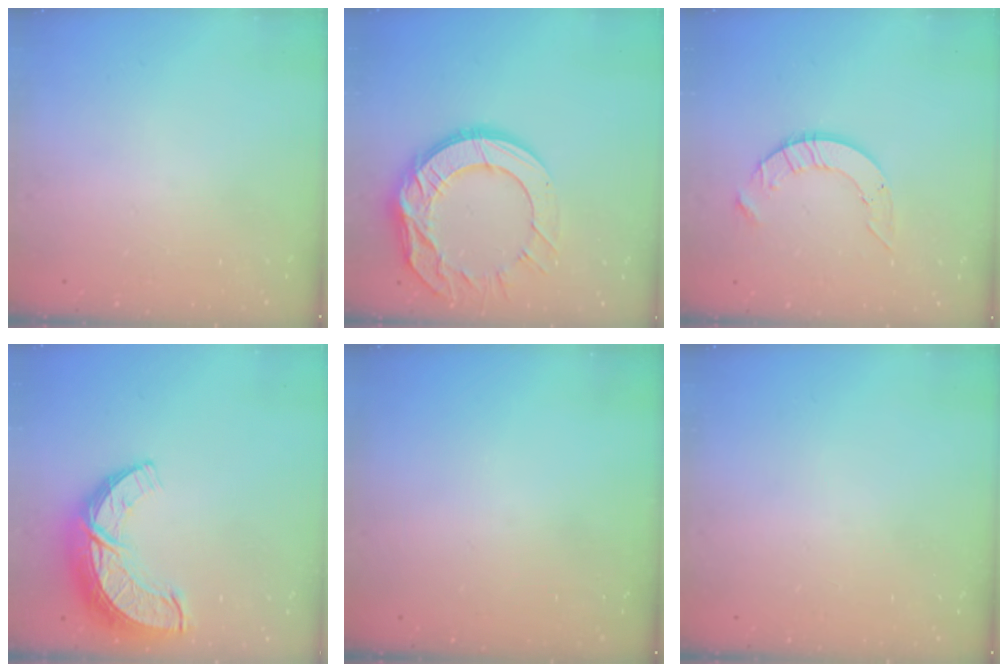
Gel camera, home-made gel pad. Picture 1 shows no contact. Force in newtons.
{"total": 17.2, "press": 17.1, "slide": 1.4}
{"total": 7.0, "press": 7.0, "slide": 0.4}
{"total": 12.6, "press": 12.6, "slide": 0.9}
{"total": 0.0}
{"total": 0.0}